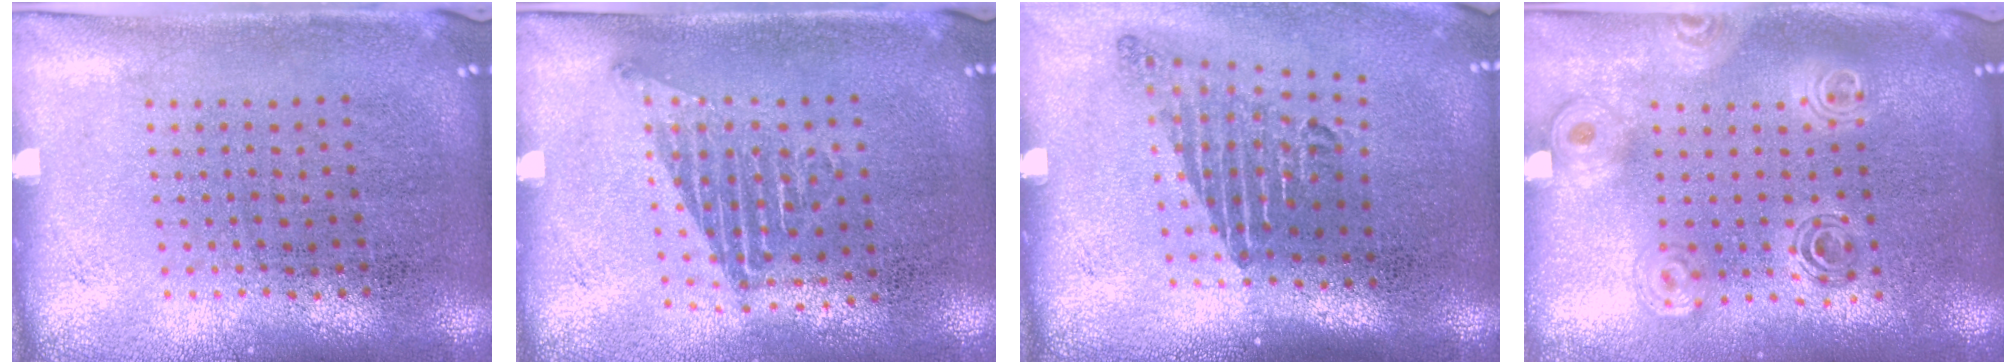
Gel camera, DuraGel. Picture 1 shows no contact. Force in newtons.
{"total": 1.2, "press": 1.0, "slide": 0.6}
{"total": 1.7, "press": 1.2, "slide": 1.2}
{"total": 1.7, "press": 1.5, "slide": 0.8}